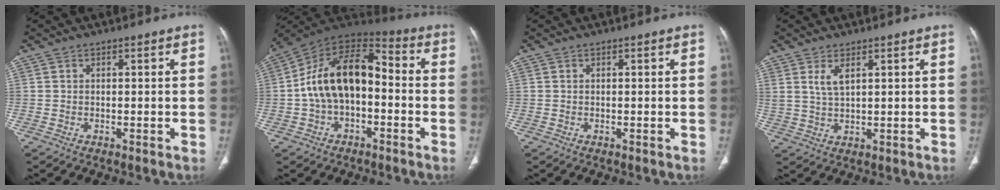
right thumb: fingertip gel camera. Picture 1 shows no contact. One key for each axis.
{"total": 16.2, "fx": -1.5, "fy": 9.8, "fz": 12.9, "tx": -0.205, "ty": 0.052, "tz": -0.034}
{"total": 0.0}
{"total": 3.6, "fx": 1.9, "fy": 1.3, "fz": 2.8, "tx": -0.058, "ty": -0.013, "tz": 0.045}